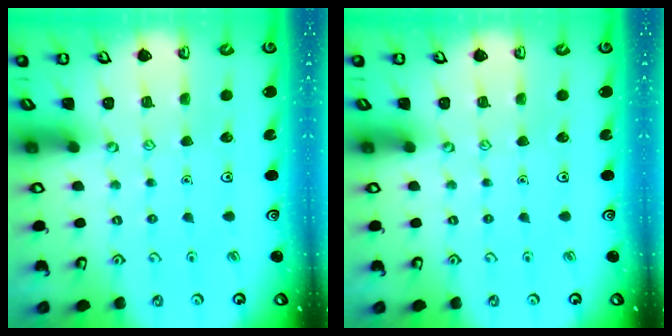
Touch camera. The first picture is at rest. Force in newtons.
{"total": 0.0}